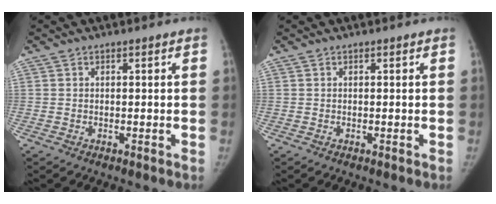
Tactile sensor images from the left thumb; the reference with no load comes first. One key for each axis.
{"total": 0.0}